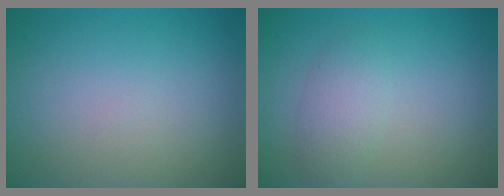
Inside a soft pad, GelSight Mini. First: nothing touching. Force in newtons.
{"total": 2.4, "press": 2.4, "slide": 0.0}